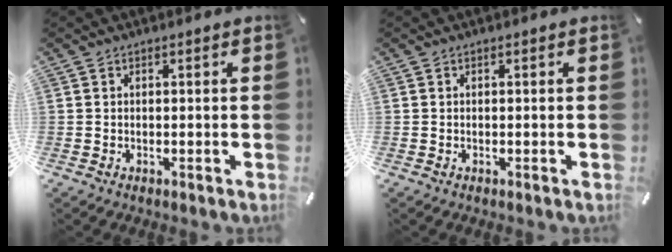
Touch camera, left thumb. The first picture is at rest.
{"total": 0.0}